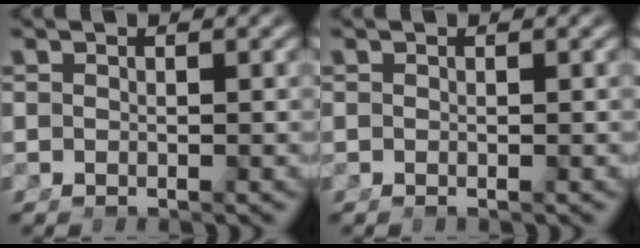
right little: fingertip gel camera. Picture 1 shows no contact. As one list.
[{"total": 0.0}]